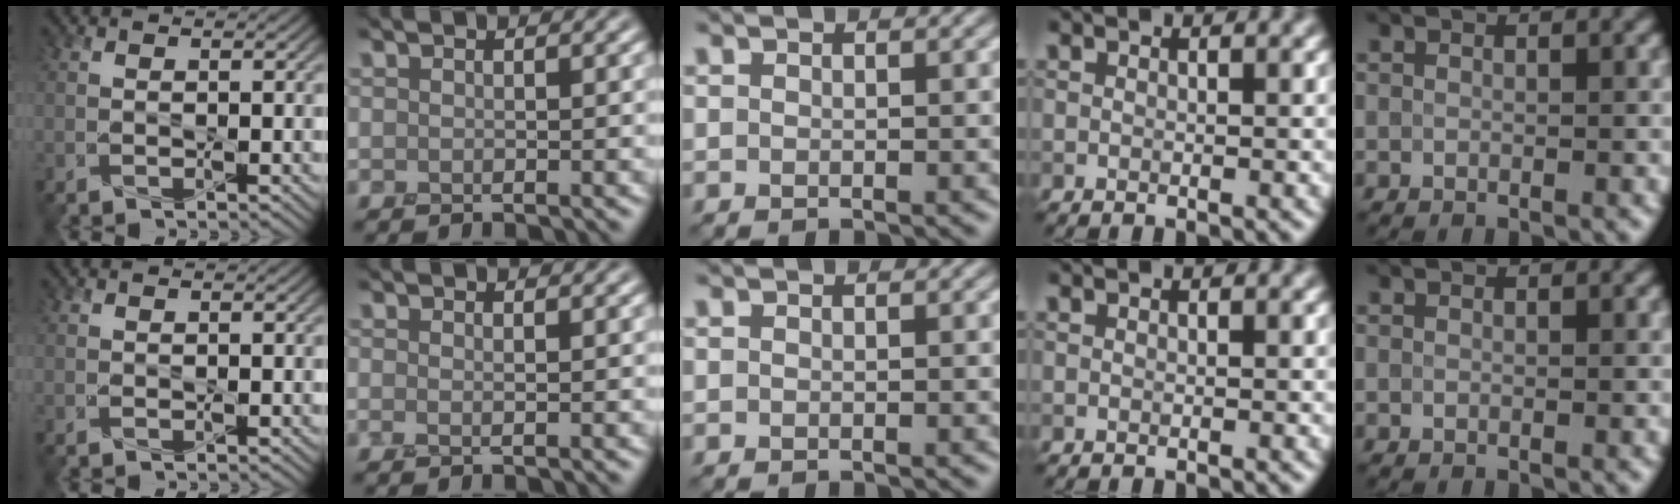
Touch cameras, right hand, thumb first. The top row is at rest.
{"index": {"total": 0.6, "force": [-0.4, 0.1, 0.4], "torque": [-0.008, -0.009, -0.005]}}